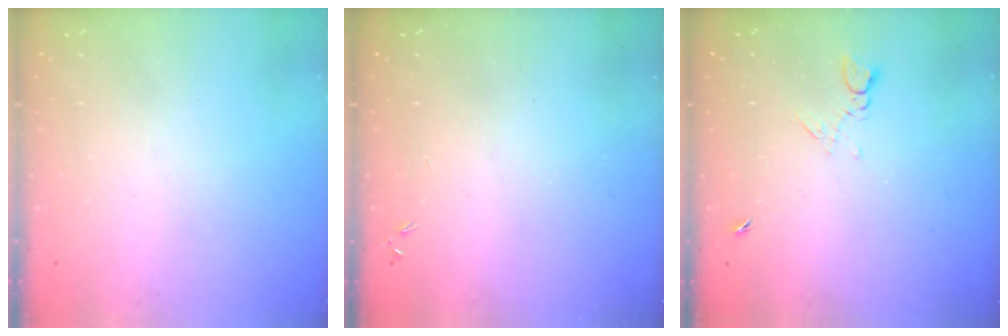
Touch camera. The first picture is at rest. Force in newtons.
{"total": 0.0}
{"total": 3.9, "press": 3.9, "slide": 0.6}